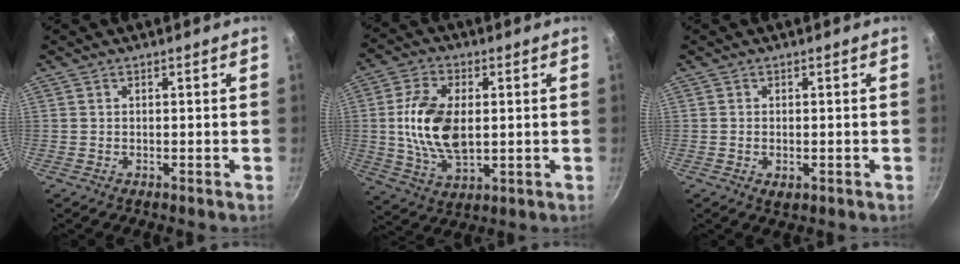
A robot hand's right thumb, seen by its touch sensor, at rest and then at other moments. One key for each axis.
{"total": 13.7, "fx": 0.9, "fy": 7.9, "fz": 11.1, "tx": -0.203, "ty": 0.000, "tz": 0.020}
{"total": 2.1, "fx": -0.6, "fy": 1.2, "fz": 1.6, "tx": -0.024, "ty": -0.005, "tz": -0.007}